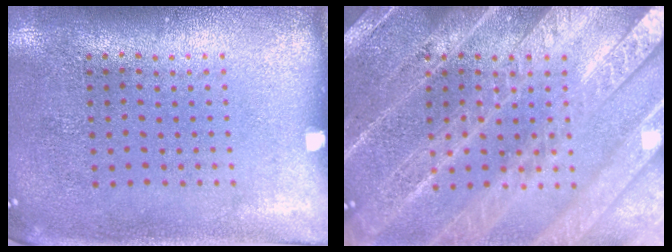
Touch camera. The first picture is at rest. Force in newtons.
{"total": 5.9, "press": 5.9, "slide": 0.7}